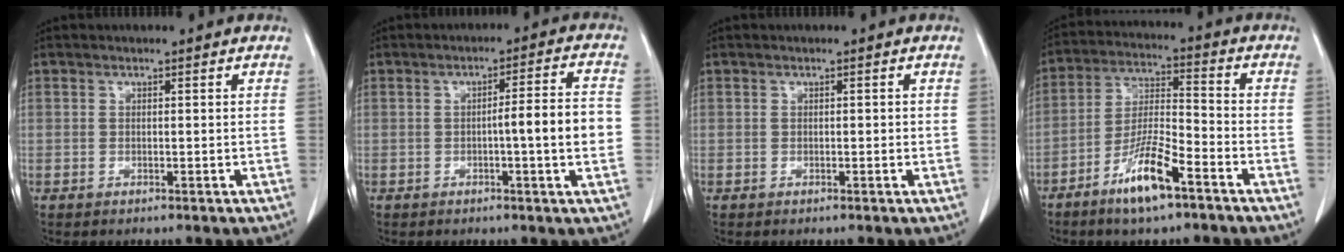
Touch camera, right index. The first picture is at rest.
{"total": 7.3, "force": [-1.0, -0.1, 7.2], "torque": [-0.100, 0.010, -0.015]}
{"total": 0.6, "force": [0.0, 0.2, 0.5], "torque": [-0.006, 0.001, 0.002]}
{"total": 10.2, "force": [-6.2, 1.4, 8.0], "torque": [-0.160, -0.013, -0.119]}